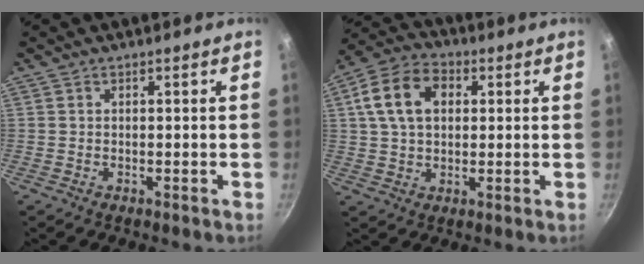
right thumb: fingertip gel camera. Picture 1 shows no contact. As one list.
[{"total": 12.1, "force": [2.9, 8.4, 8.3], "torque": [-0.134, 0.015, 0.037]}]